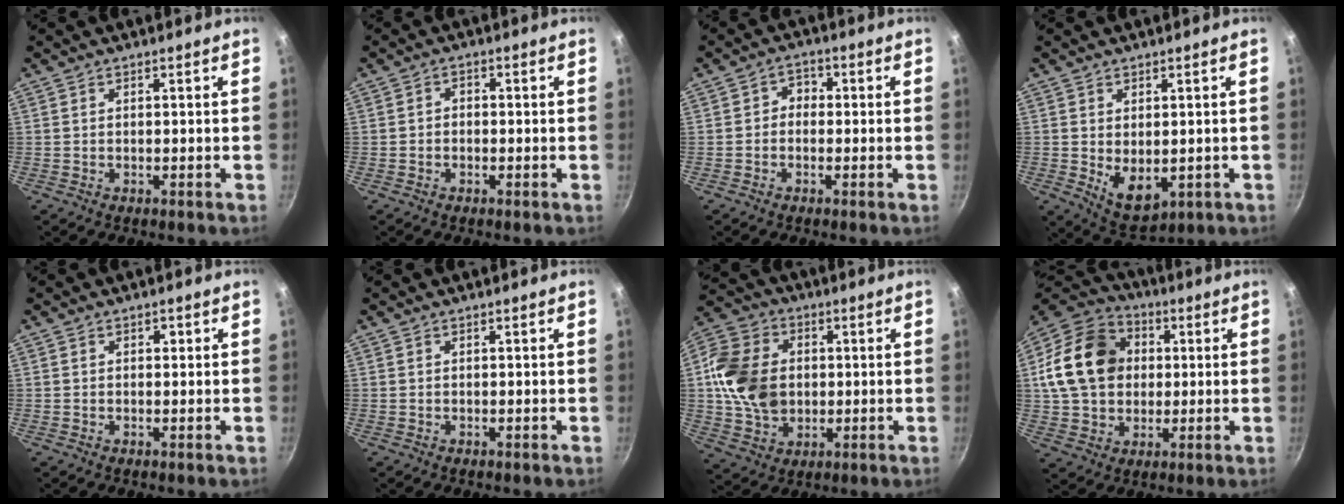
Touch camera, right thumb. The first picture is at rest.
{"total": 1.7, "force": [-0.6, 1.3, 0.8], "torque": [-0.013, 0.009, -0.014]}
{"total": 3.0, "force": [-0.5, 2.6, 1.5], "torque": [0.001, 0.011, -0.017]}
{"total": 7.0, "force": [-0.1, 4.4, 5.5], "torque": [-0.073, -0.021, 0.017]}
{"total": 0.9, "force": [0.2, 0.8, 0.5], "torque": [-0.001, 0.003, 0.002]}
{"total": 0.0}
{"total": 15.7, "force": [1.0, 12.1, 10.0], "torque": [-0.164, 0.006, 0.015]}
{"total": 18.8, "force": [2.7, 14.8, 11.2], "torque": [-0.174, 0.022, 0.040]}